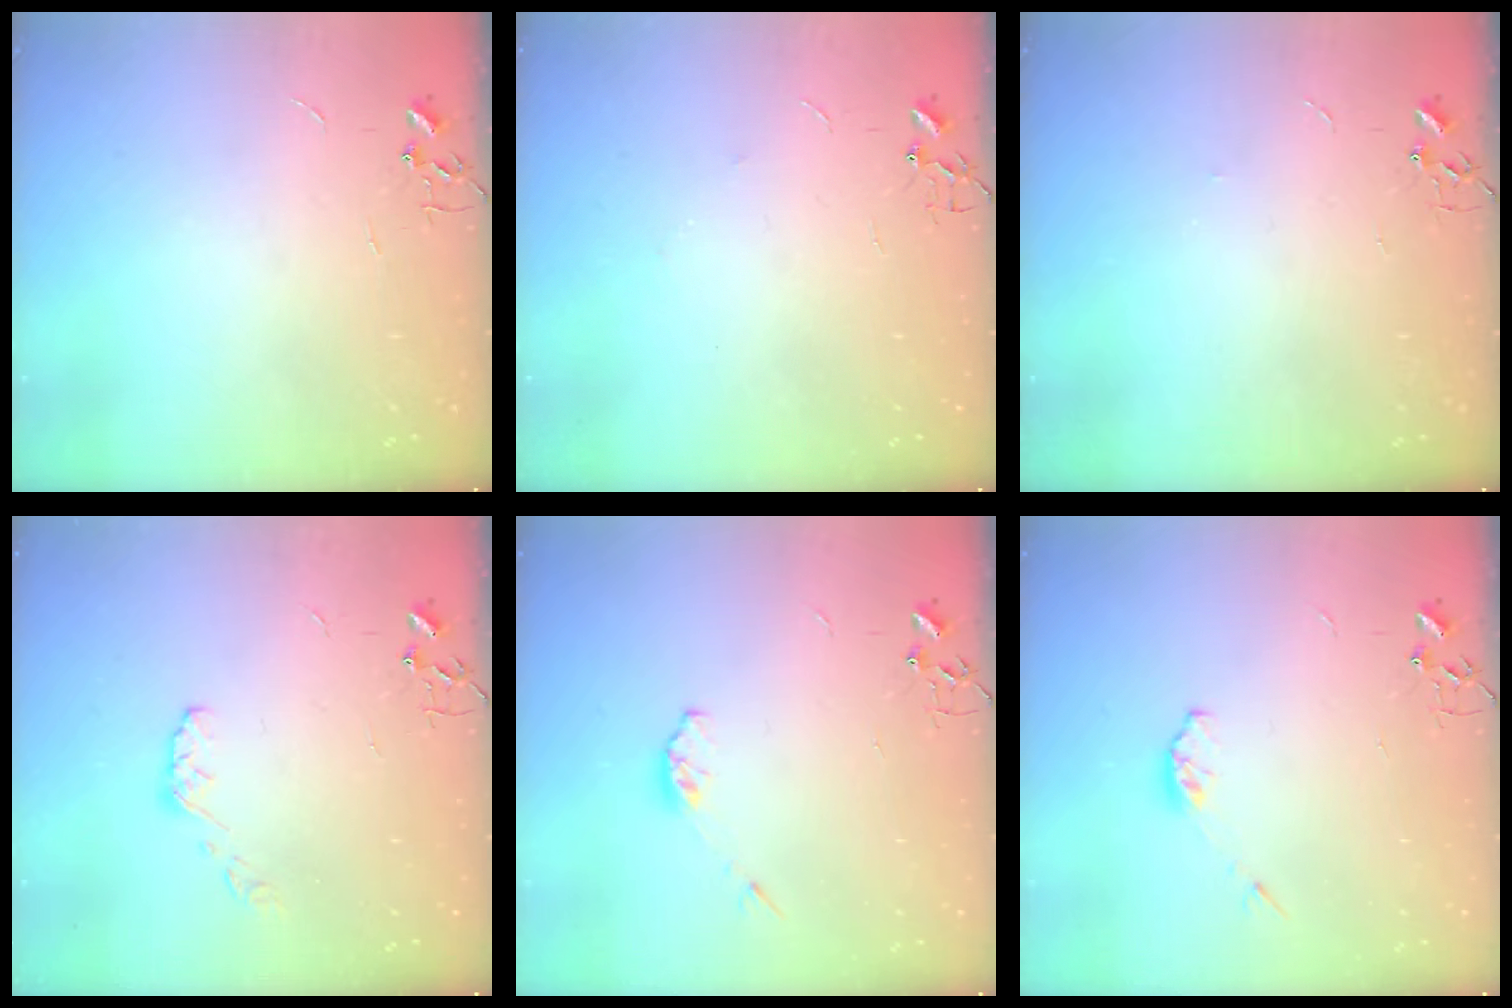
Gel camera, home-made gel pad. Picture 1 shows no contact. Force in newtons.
{"total": 3.3, "press": 3.0, "slide": 1.2}
{"total": 2.8, "press": 2.8, "slide": 0.5}
{"total": 4.9, "press": 4.9, "slide": 0.7}
{"total": 4.1, "press": 4.0, "slide": 0.7}
{"total": 4.1, "press": 4.0, "slide": 0.7}